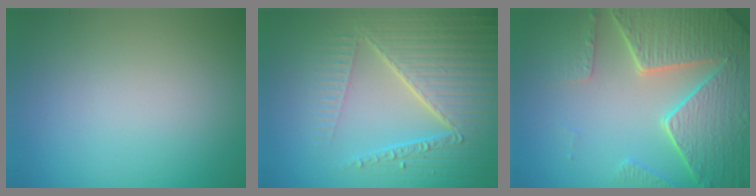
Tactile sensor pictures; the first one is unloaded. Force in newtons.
{"total": 7.5, "press": 5.6, "slide": 5.0}
{"total": 8.2, "press": 5.9, "slide": 5.7}